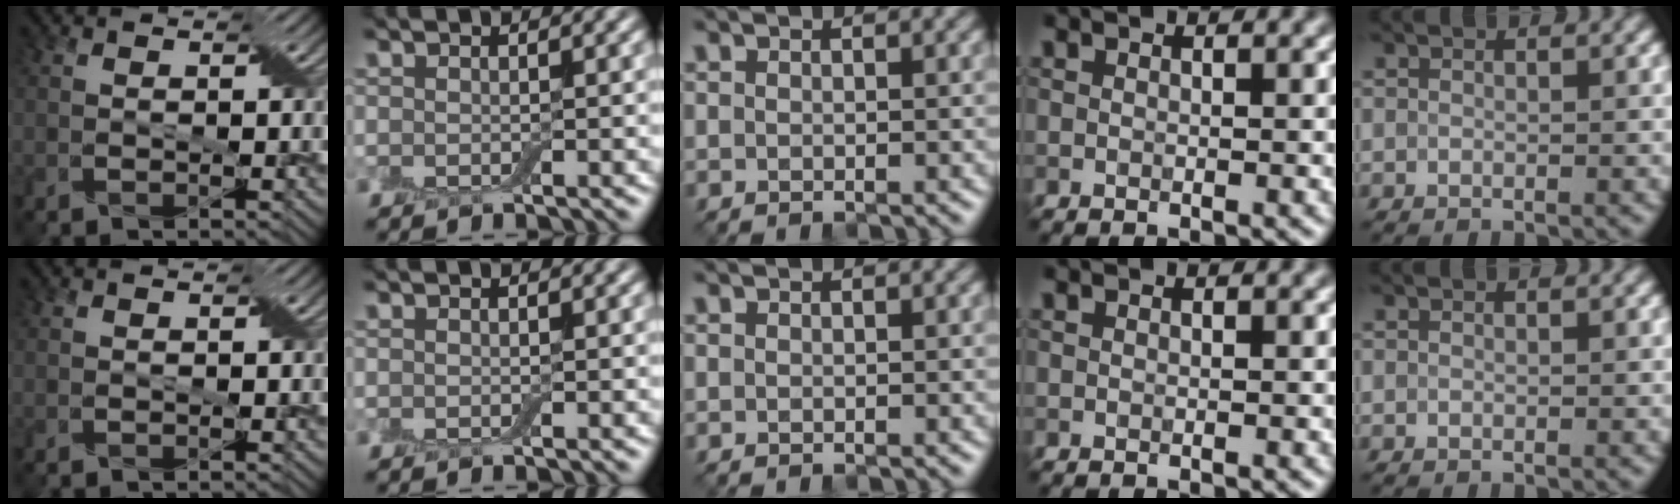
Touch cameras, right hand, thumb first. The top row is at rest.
{}